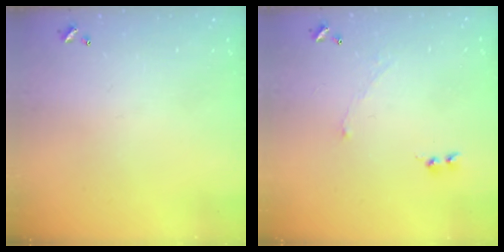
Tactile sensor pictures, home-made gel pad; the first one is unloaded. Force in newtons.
{"total": 2.1, "press": 2.0, "slide": 0.7}